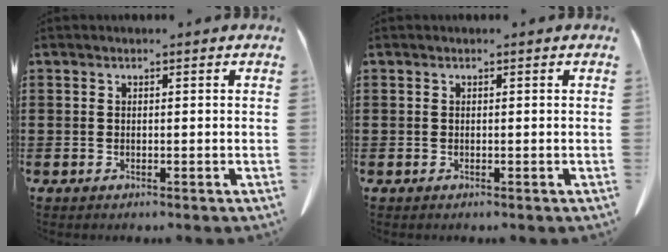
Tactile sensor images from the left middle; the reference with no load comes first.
{"total": 0.0}